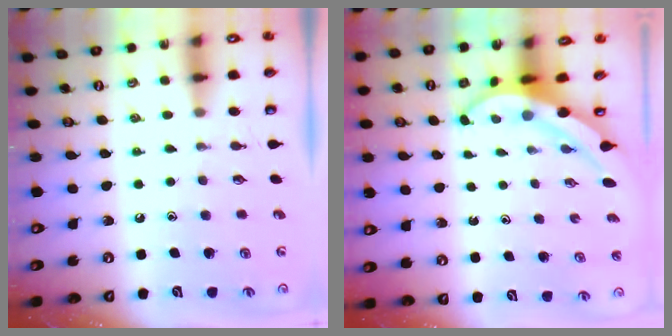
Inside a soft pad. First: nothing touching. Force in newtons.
{"total": 4.4, "press": 4.4, "slide": 0.4}